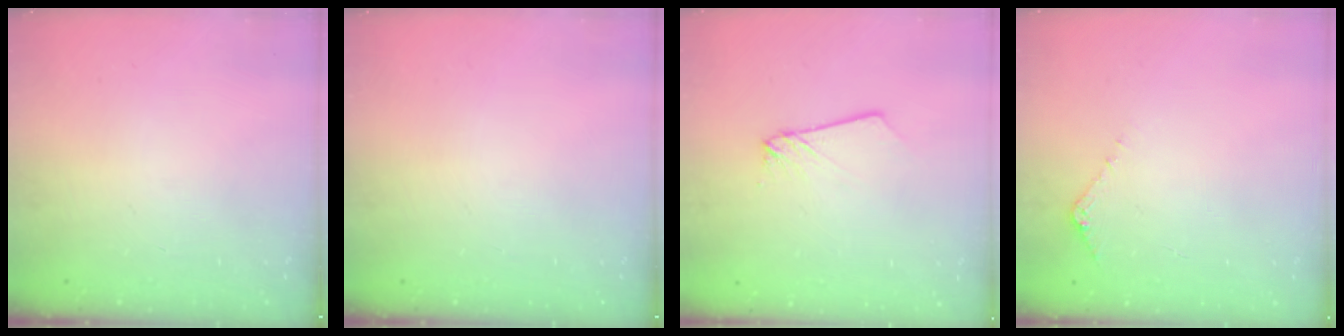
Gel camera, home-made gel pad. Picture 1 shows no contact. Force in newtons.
{"total": 0.0}
{"total": 1.7, "press": 1.7, "slide": 0.1}
{"total": 5.5, "press": 5.5, "slide": 0.7}